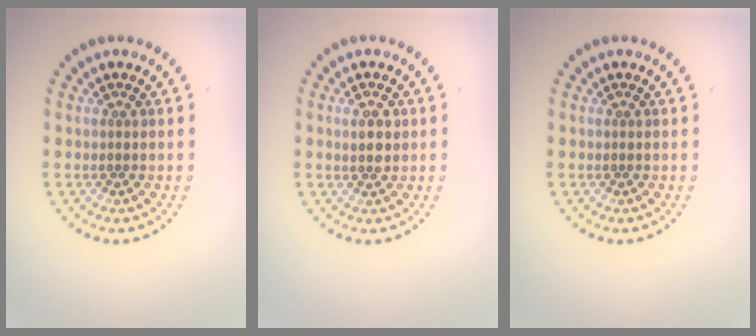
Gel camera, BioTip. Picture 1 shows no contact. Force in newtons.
{"total": 1.7, "press": 1.7, "slide": 0.2}
{"total": 0.0}